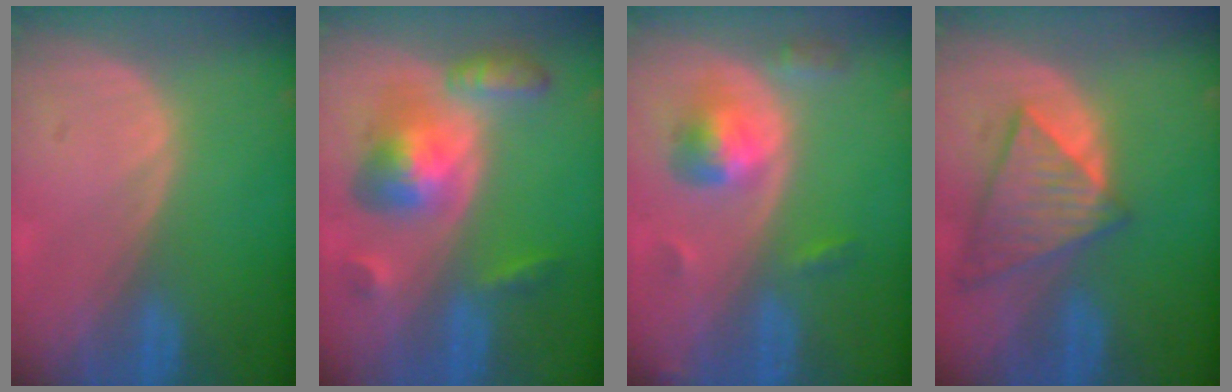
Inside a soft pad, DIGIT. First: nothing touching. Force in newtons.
{"total": 8.2, "press": 8.2, "slide": 0.5}
{"total": 5.6, "press": 5.3, "slide": 1.8}
{"total": 8.4, "press": 7.4, "slide": 4.1}